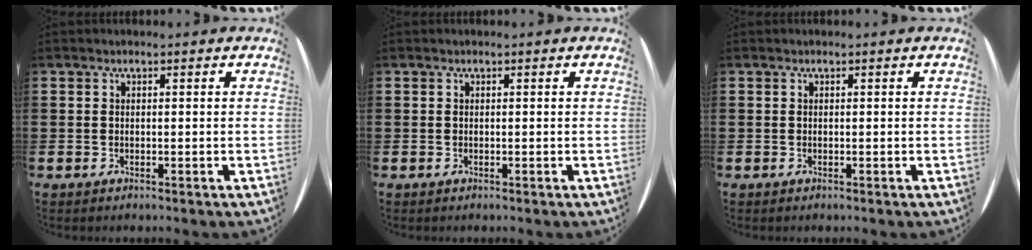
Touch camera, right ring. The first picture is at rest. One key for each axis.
{"total": 0.0}
{"total": 0.0}